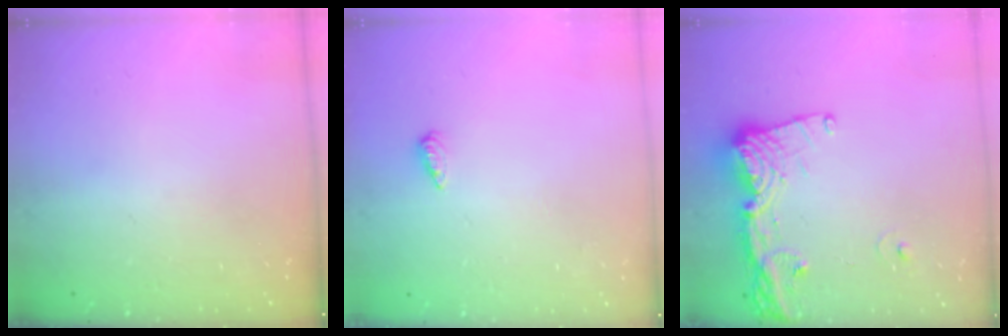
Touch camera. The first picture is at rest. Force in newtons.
{"total": 4.1, "press": 4.1, "slide": 0.5}
{"total": 15.2, "press": 15.1, "slide": 1.5}